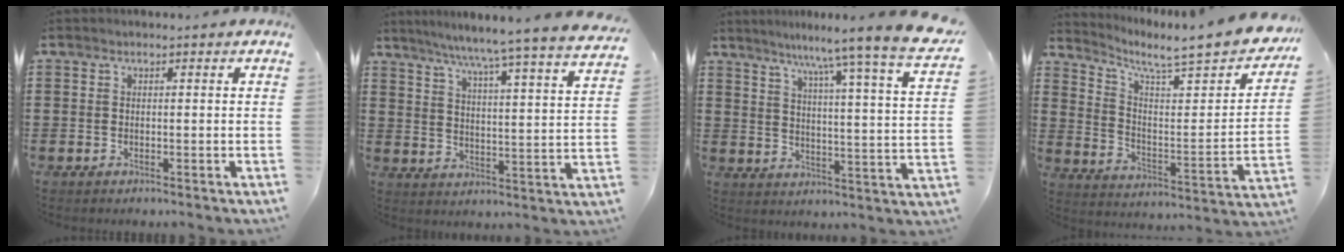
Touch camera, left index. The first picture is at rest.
{"total": 6.1, "force": [5.2, -1.6, 2.7], "torque": [-0.075, -0.051, 0.078]}
{"total": 8.4, "force": [7.2, -1.6, 4.0], "torque": [-0.082, -0.070, 0.109]}
{"total": 6.2, "force": [5.1, 0.5, 3.5], "torque": [-0.077, -0.051, 0.076]}